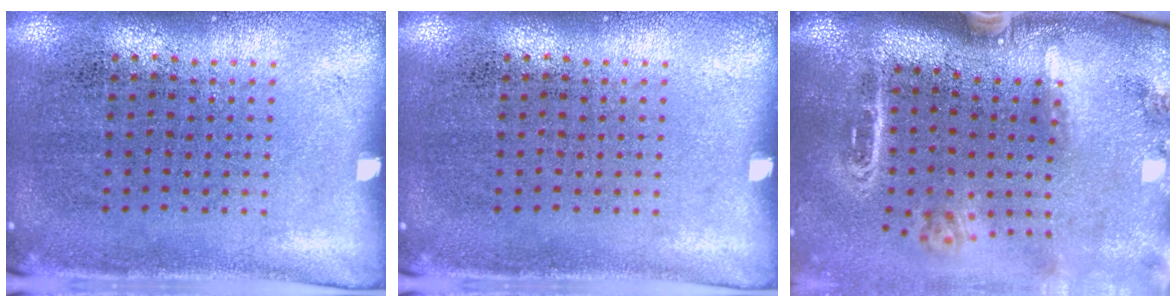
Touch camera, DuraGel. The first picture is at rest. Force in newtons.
{"total": 0.0}
{"total": 3.1, "press": 2.1, "slide": 2.3}